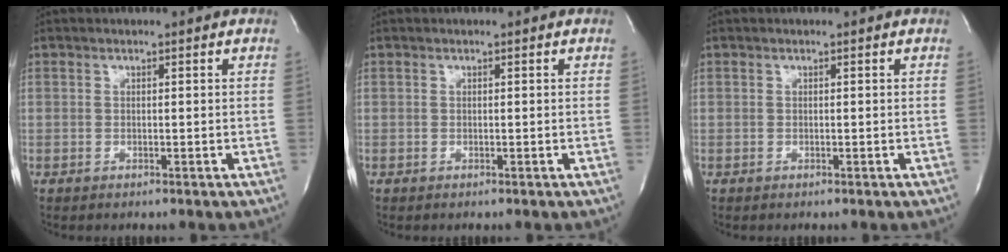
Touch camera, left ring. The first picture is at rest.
{"total": 0.0}
{"total": 0.0}